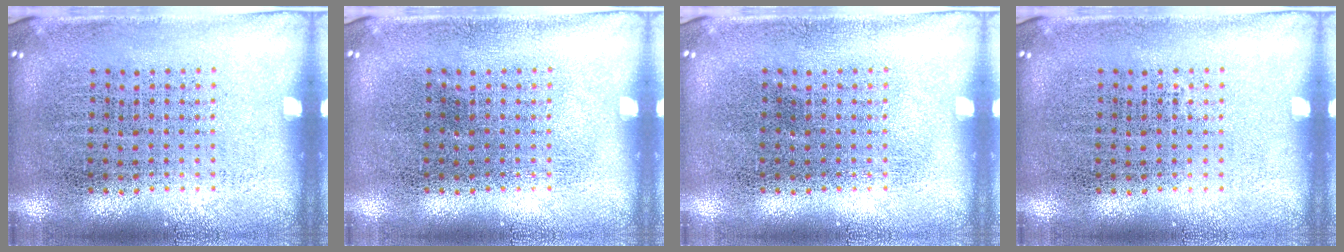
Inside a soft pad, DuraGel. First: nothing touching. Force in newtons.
{"total": 0.0}
{"total": 0.0}
{"total": 0.0}